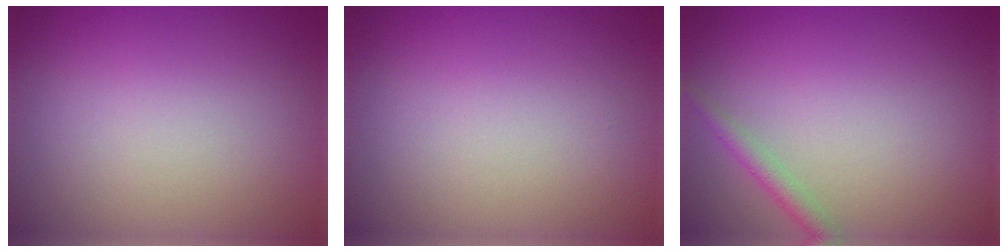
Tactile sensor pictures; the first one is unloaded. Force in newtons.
{"total": 0.0}
{"total": 1.7, "press": 1.7, "slide": 0.1}